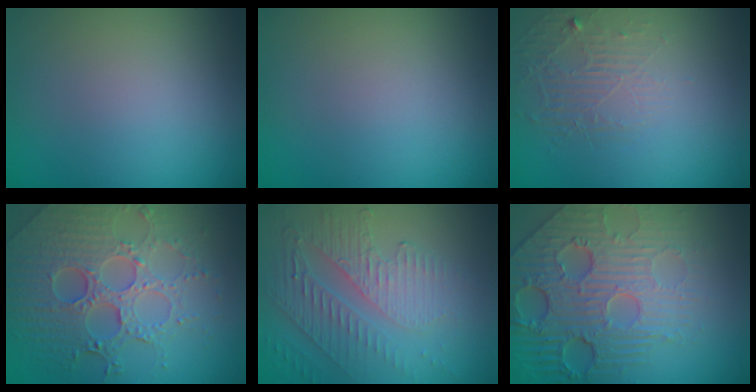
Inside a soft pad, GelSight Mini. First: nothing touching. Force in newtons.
{"total": 0.0}
{"total": 1.8, "press": 0.8, "slide": 1.6}
{"total": 7.7, "press": 5.7, "slide": 5.2}
{"total": 5.6, "press": 3.6, "slide": 4.3}
{"total": 8.2, "press": 5.8, "slide": 5.9}